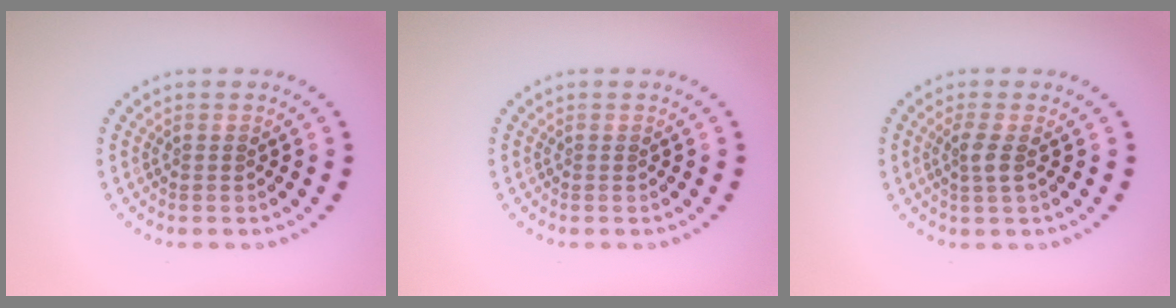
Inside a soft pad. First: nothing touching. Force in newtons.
{"total": 0.0}
{"total": 1.7, "press": 1.4, "slide": 1.0}